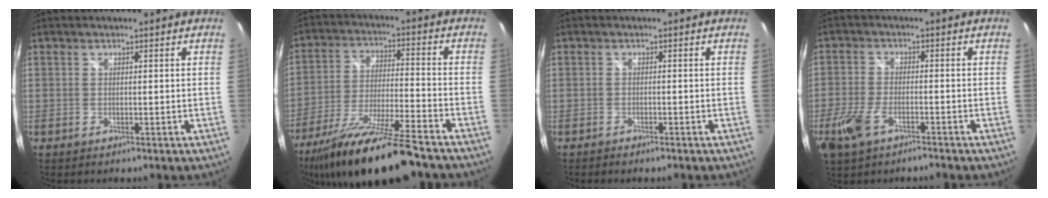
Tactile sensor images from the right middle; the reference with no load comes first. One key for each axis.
{"total": 19.1, "fx": -15.4, "fy": 1.5, "fz": 11.3, "tx": -0.221, "ty": -0.042, "tz": -0.263}
{"total": 1.5, "fx": -1.4, "fy": 0.4, "fz": 0.5, "tx": -0.018, "ty": -0.005, "tz": -0.025}
{"total": 7.1, "fx": -4.2, "fy": 3.0, "fz": 4.8, "tx": -0.122, "ty": -0.012, "tz": -0.080}